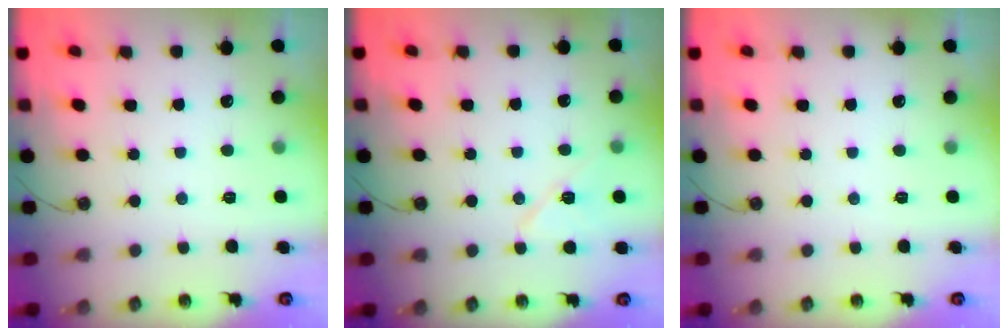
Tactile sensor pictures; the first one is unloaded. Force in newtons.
{"total": 8.2, "press": 6.9, "slide": 4.4}
{"total": 0.0}